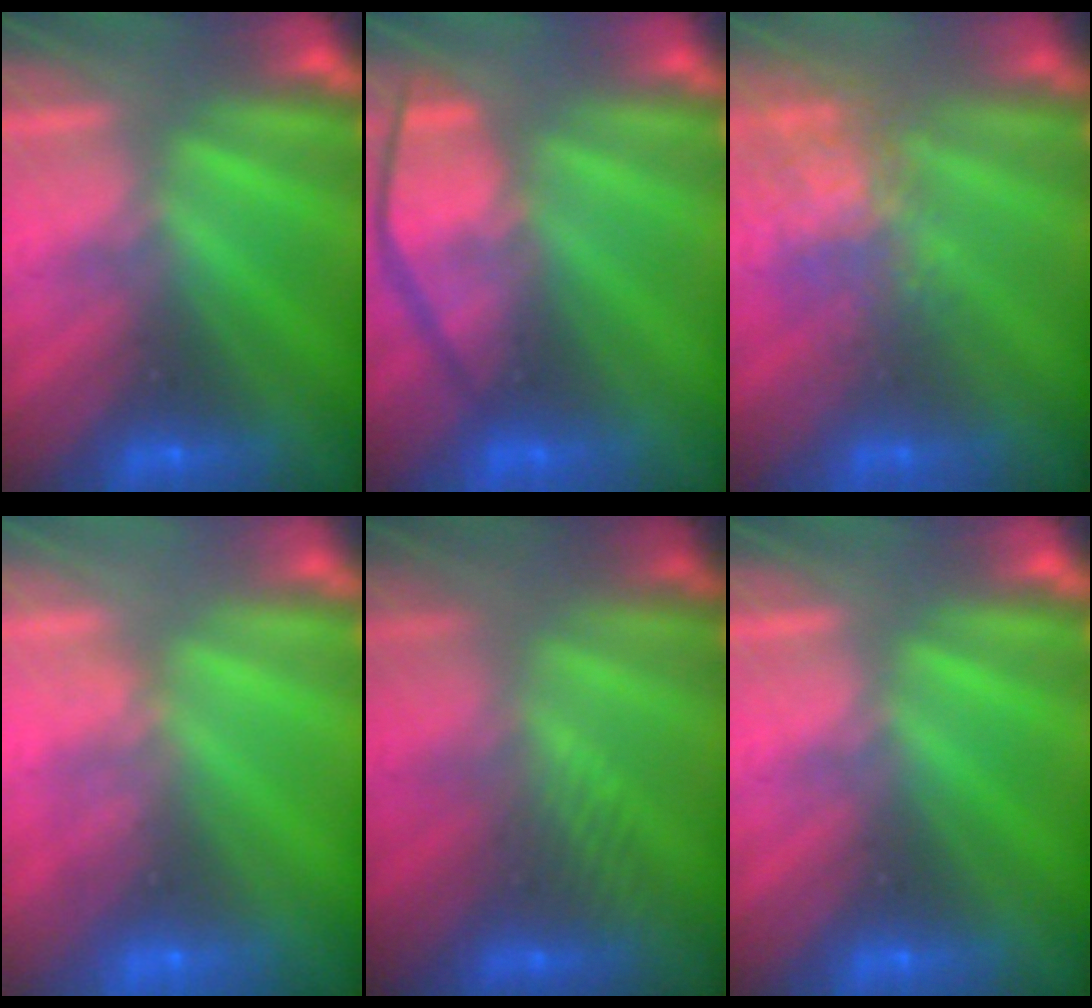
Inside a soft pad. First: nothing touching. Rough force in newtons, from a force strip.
{"total": 4.5}
{"total": 3.6}
{"total": 5.1}
{"total": 2.6}
{"total": 0.0}